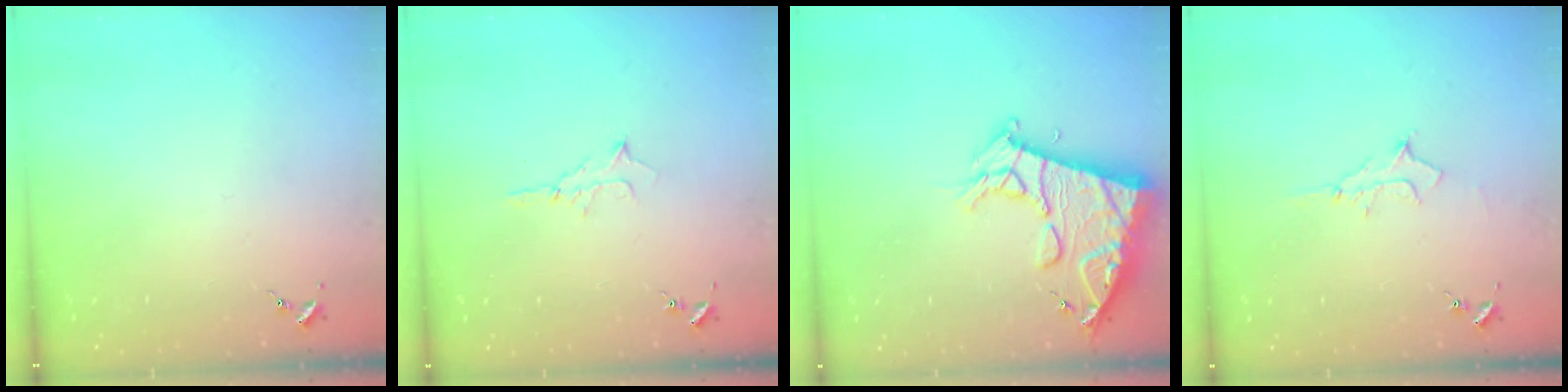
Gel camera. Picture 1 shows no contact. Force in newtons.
{"total": 5.2, "press": 5.1, "slide": 0.6}
{"total": 16.7, "press": 16.6, "slide": 1.9}
{"total": 8.2, "press": 8.2, "slide": 1.0}